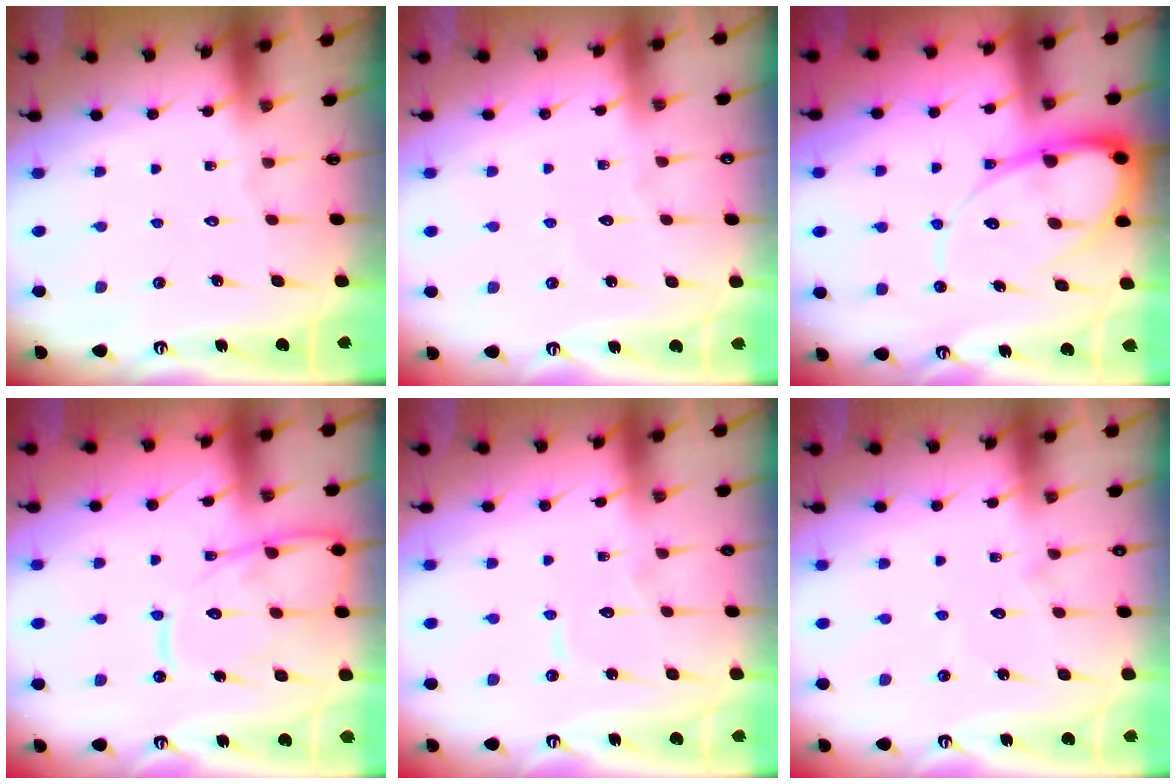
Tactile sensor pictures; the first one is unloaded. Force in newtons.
{"total": 2.3, "press": 2.2, "slide": 0.3}
{"total": 13.3, "press": 13.3, "slide": 1.2}
{"total": 13.3, "press": 13.2, "slide": 1.4}
{"total": 5.2, "press": 5.2, "slide": 0.4}
{"total": 6.3, "press": 6.3, "slide": 0.6}